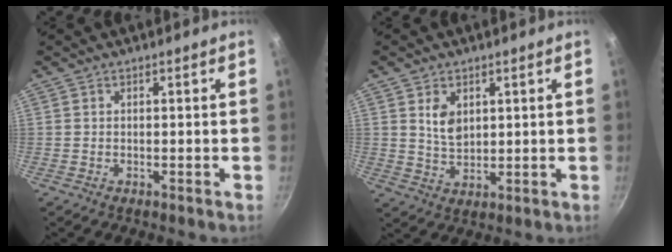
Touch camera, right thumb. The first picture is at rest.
{"total": 5.0, "force": [1.8, 3.3, 3.3], "torque": [-0.042, -0.018, 0.039]}